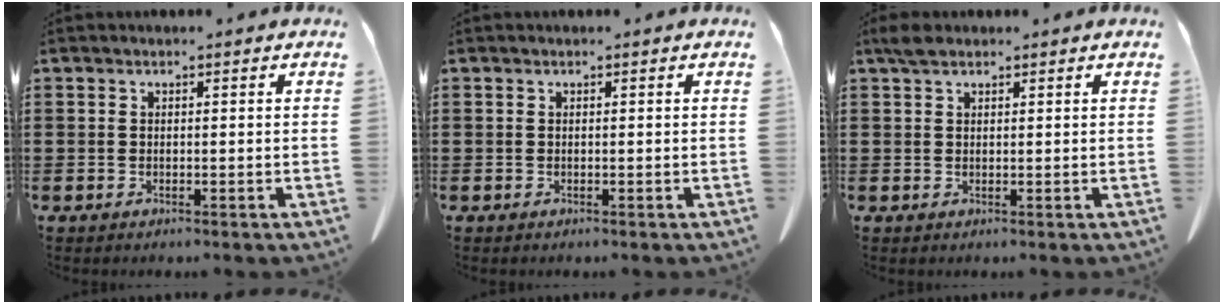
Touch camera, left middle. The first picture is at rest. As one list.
[{"total": 0.0}, {"total": 2.0, "force": [1.5, 0.8, 1.0], "torque": [-0.024, 0.004, 0.028]}]